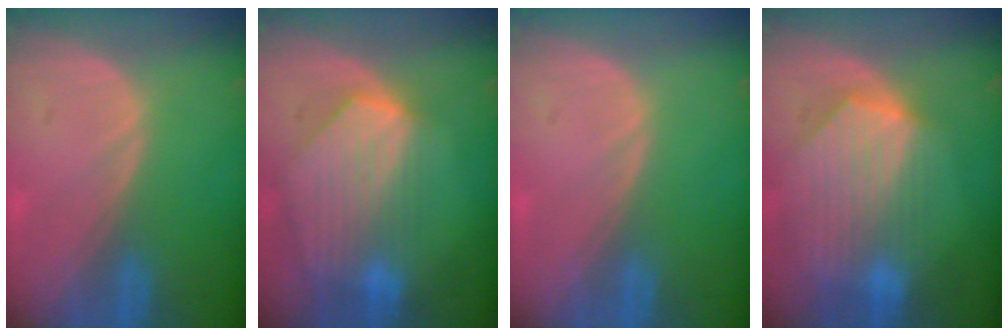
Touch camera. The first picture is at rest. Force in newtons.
{"total": 9.2, "press": 8.1, "slide": 4.3}
{"total": 0.0}
{"total": 9.5, "press": 8.4, "slide": 4.6}